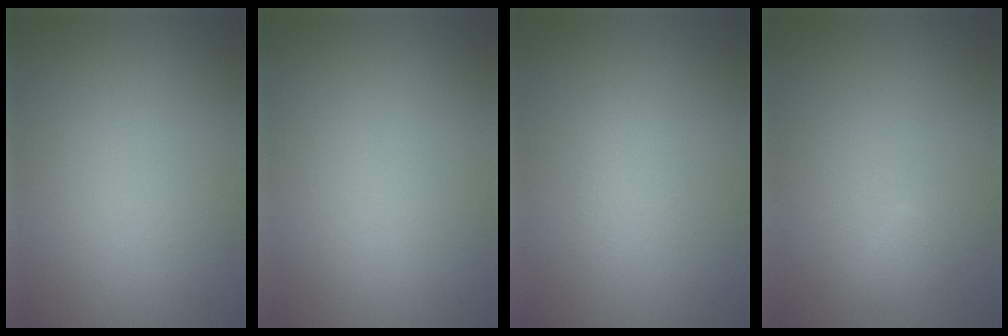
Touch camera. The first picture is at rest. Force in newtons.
{"total": 0.0}
{"total": 1.1, "press": 1.1, "slide": 0.1}
{"total": 0.7, "press": 0.7, "slide": 0.1}